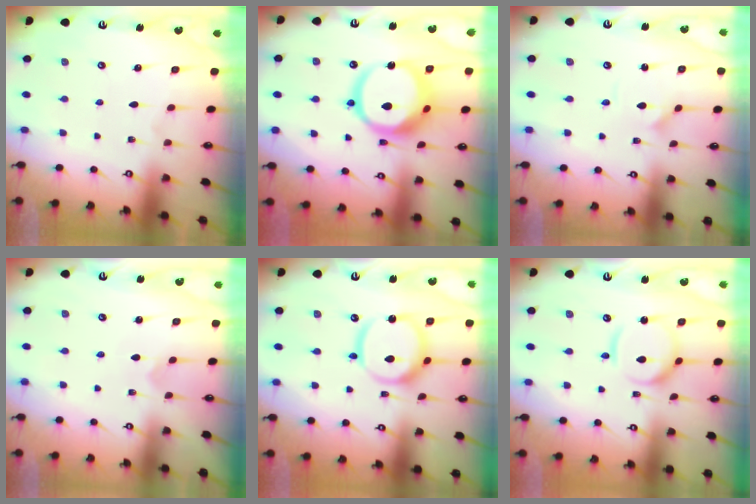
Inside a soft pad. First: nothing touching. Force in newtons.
{"total": 16.2, "press": 16.0, "slide": 2.1}
{"total": 0.8, "press": 0.8, "slide": 0.1}
{"total": 1.9, "press": 1.9, "slide": 0.1}
{"total": 13.0, "press": 12.9, "slide": 1.7}
{"total": 10.7, "press": 10.6, "slide": 1.1}